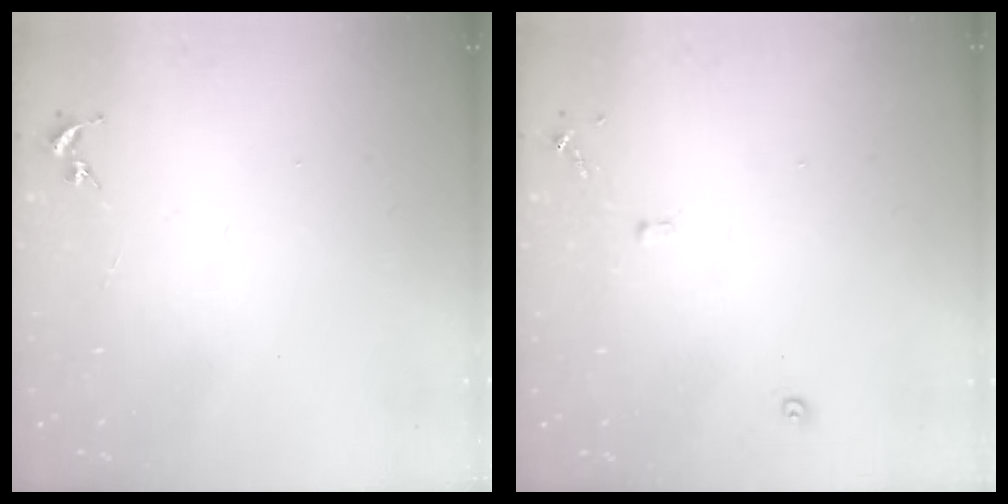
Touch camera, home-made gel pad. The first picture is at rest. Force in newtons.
{"total": 6.4, "press": 6.4, "slide": 0.6}